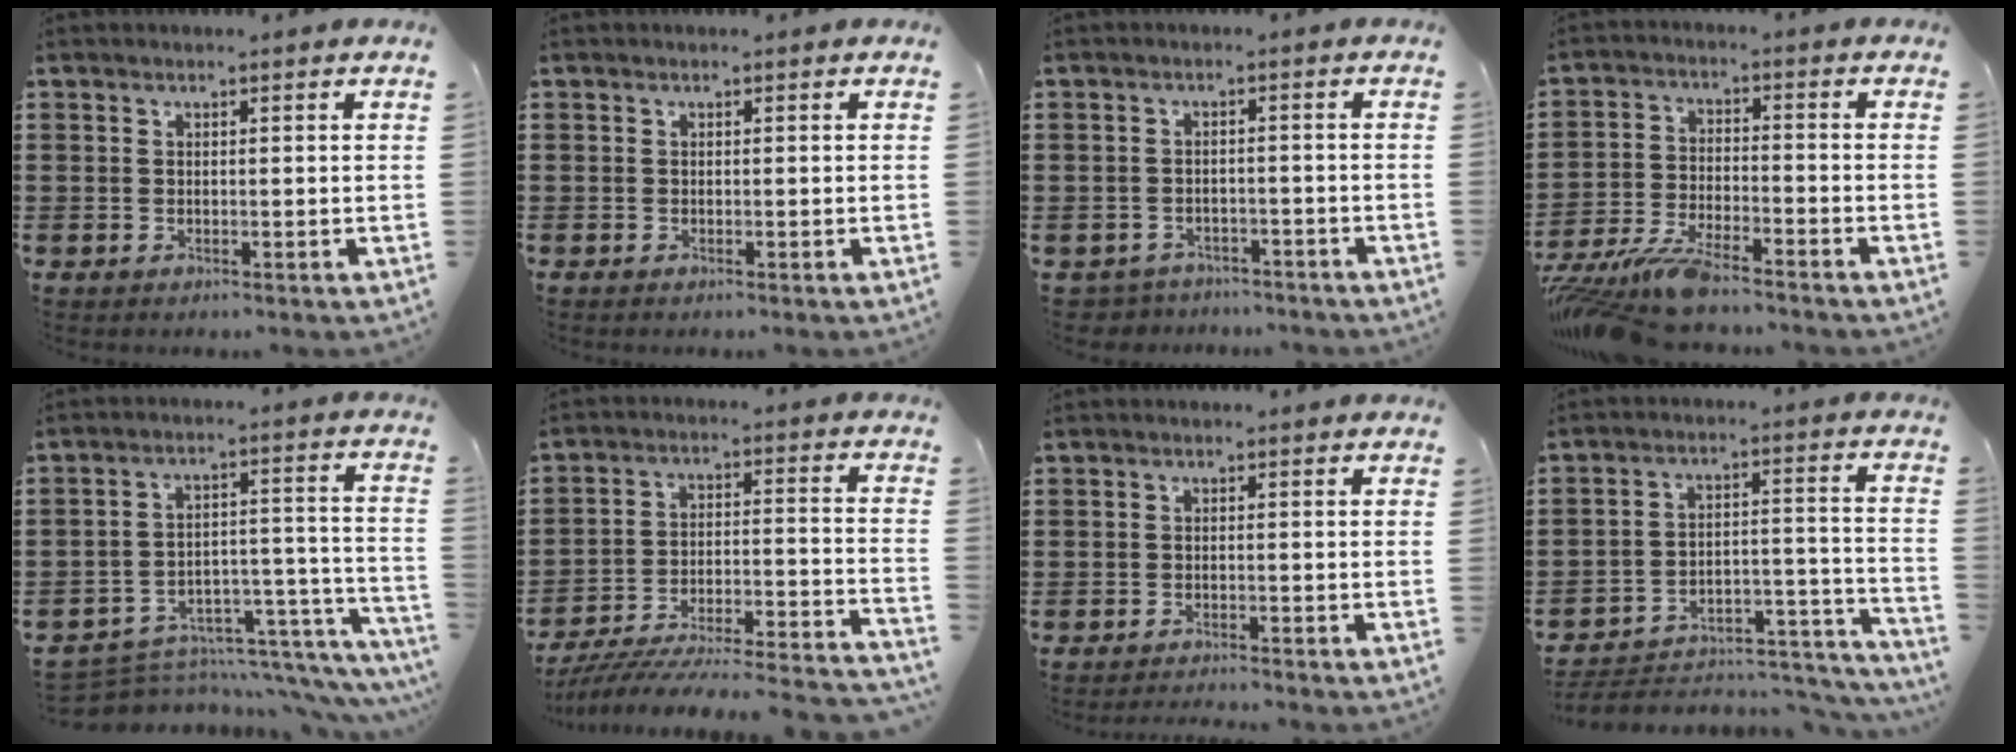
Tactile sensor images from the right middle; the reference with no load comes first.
{"total": 0.0}
{"total": 2.7, "force": [-2.7, 0.5, -0.4], "torque": [-0.002, -0.002, -0.060]}
{"total": 7.8, "force": [-6.9, 0.9, 3.4], "torque": [-0.087, -0.007, -0.138]}
{"total": 5.9, "force": [-5.2, 2.1, 1.9], "torque": [-0.032, -0.008, -0.091]}
{"total": 4.6, "force": [-4.2, 0.0, 2.0], "torque": [-0.038, -0.022, -0.089]}
{"total": 1.2, "force": [-1.2, -0.3, 0.2], "torque": [-0.005, -0.001, -0.023]}
{"total": 3.5, "force": [-3.2, 1.3, 1.0], "torque": [-0.023, -0.007, -0.068]}